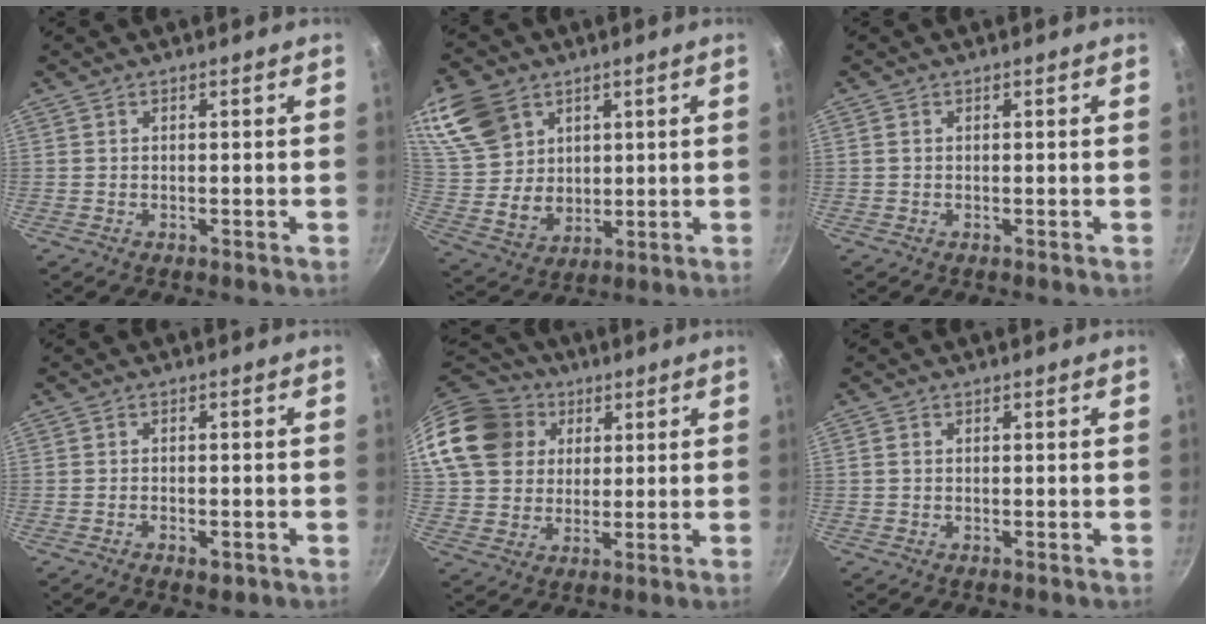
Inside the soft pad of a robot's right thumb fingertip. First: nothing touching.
{"total": 17.3, "force": [7.9, 13.1, 8.1], "torque": [-0.138, -0.021, 0.171]}
{"total": 0.6, "force": [0.1, 0.5, 0.3], "torque": [-0.005, 0.003, 0.000]}
{"total": 2.4, "force": [-1.3, 1.1, 1.7], "torque": [-0.030, 0.004, -0.019]}
{"total": 18.1, "force": [6.2, 14.8, 8.3], "torque": [-0.148, 0.022, 0.114]}
{"total": 0.8, "force": [0.1, 0.7, 0.5], "torque": [-0.008, 0.004, 0.000]}